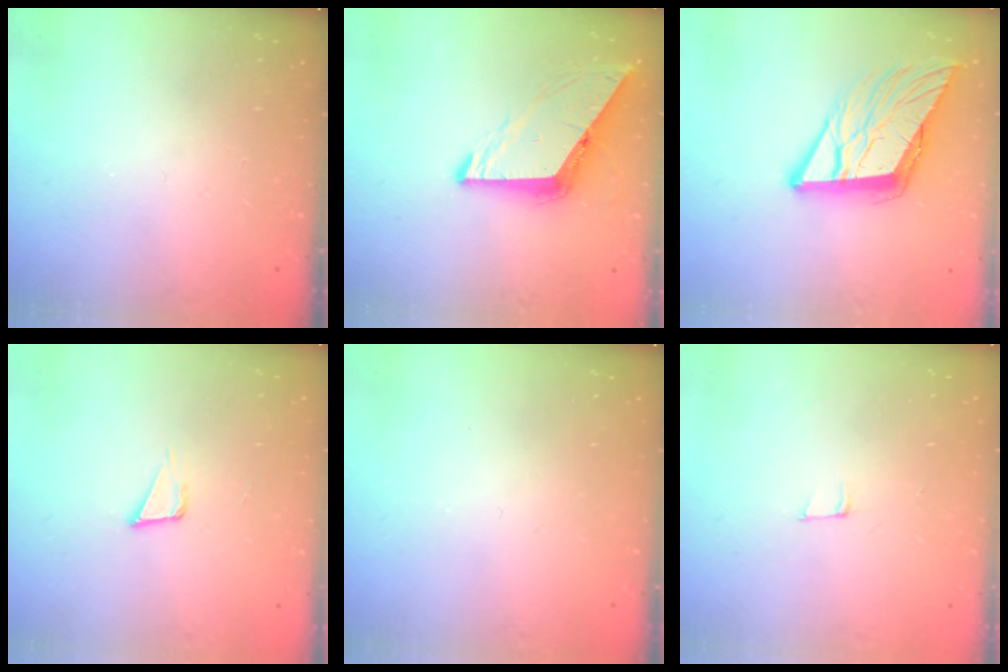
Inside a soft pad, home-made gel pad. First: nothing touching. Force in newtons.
{"total": 7.9, "press": 7.9, "slide": 0.4}
{"total": 13.2, "press": 13.0, "slide": 2.6}
{"total": 3.9, "press": 2.6, "slide": 2.9}
{"total": 0.0}
{"total": 5.6, "press": 4.5, "slide": 3.3}